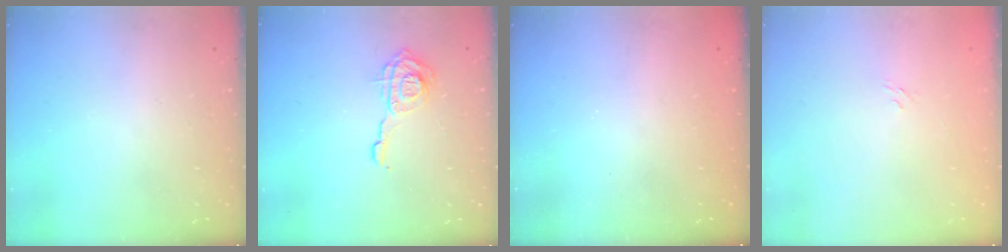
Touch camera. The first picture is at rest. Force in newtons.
{"total": 10.8, "press": 10.8, "slide": 0.9}
{"total": 2.3, "press": 2.1, "slide": 1.0}
{"total": 2.7, "press": 2.4, "slide": 1.1}